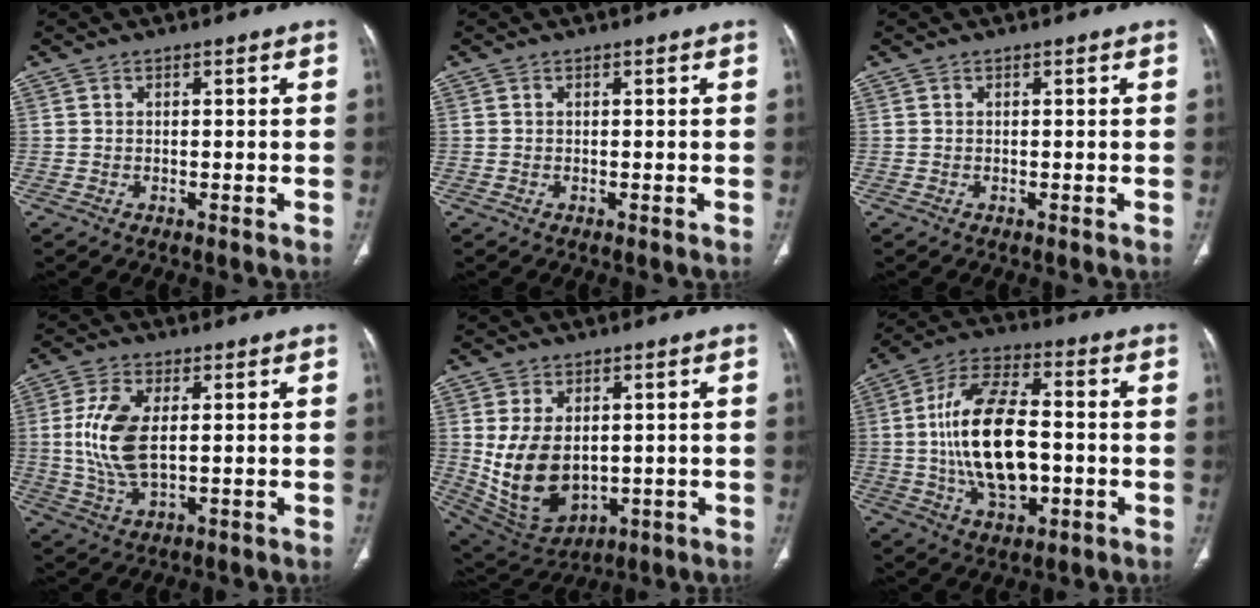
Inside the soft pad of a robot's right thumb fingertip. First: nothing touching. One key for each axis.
{"total": 0.0}
{"total": 0.0}
{"total": 10.7, "fx": 1.2, "fy": 5.3, "fz": 9.2, "tx": -0.201, "ty": -0.008, "tz": 0.029}
{"total": 13.3, "fx": 0.4, "fy": 8.8, "fz": 9.9, "tx": -0.172, "ty": -0.011, "tz": 0.039}
{"total": 18.7, "fx": -1.2, "fy": 9.7, "fz": 15.9, "tx": -0.290, "ty": 0.019, "tz": -0.017}